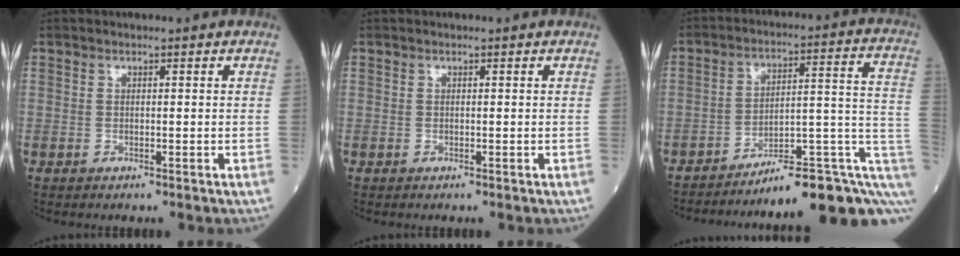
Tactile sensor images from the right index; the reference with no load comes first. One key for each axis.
{"total": 0.0}
{"total": 16.6, "fx": -9.7, "fy": 2.1, "fz": 13.4, "tx": -0.116, "ty": 0.059, "tz": -0.136}